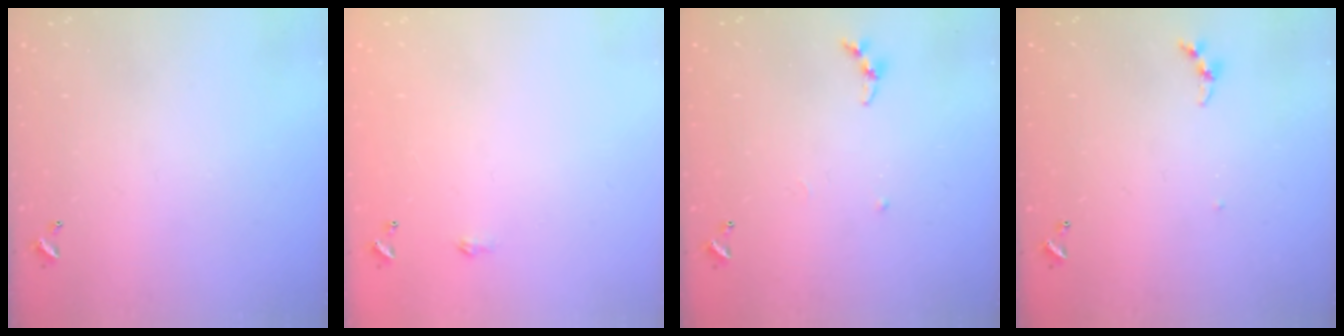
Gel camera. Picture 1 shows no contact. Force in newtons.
{"total": 1.8, "press": 1.8, "slide": 0.3}
{"total": 6.2, "press": 6.1, "slide": 0.7}
{"total": 3.5, "press": 3.4, "slide": 0.4}